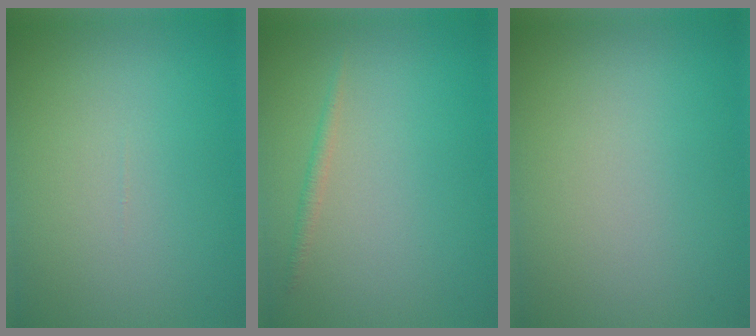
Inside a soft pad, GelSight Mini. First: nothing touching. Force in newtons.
{"total": 0.9, "press": 0.9, "slide": 0.1}
{"total": 0.0}